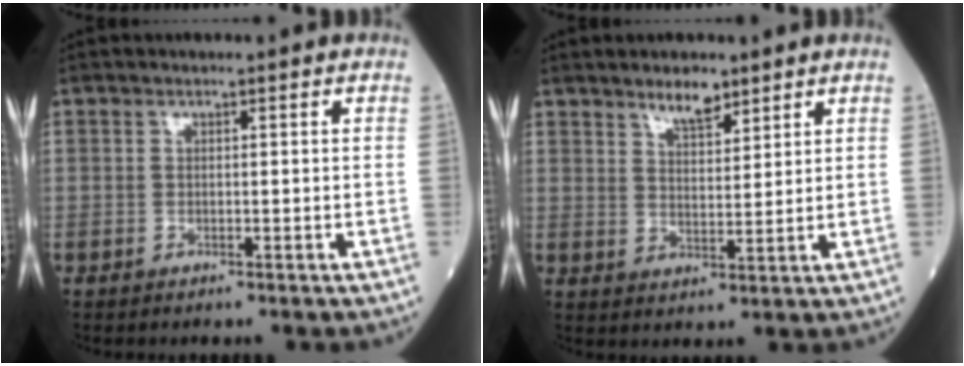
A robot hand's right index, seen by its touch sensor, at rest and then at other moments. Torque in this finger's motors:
{"motor_torque": [0.02, 0.16, 0.04, 0.02]}